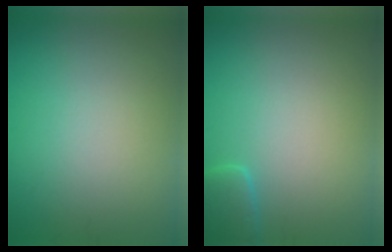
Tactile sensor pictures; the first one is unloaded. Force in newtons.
{"total": 2.3, "press": 2.3, "slide": 0.2}